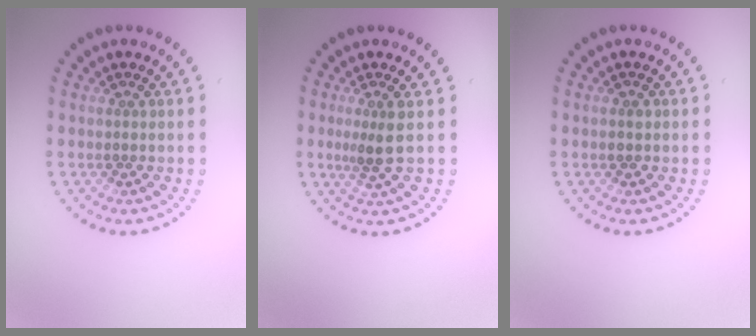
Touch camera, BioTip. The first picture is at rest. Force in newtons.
{"total": 2.2, "press": 1.7, "slide": 1.4}
{"total": 1.0, "press": 1.0, "slide": 0.1}